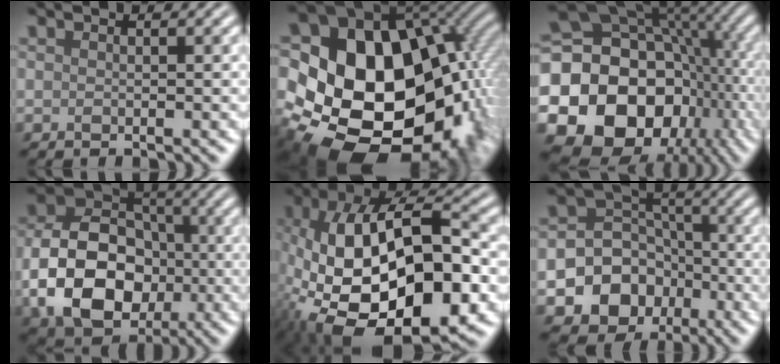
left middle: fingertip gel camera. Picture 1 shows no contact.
{"total": 19.9, "force": [-2.6, 15.0, 12.8], "torque": [-0.214, -0.030, -0.016]}
{"total": 21.7, "force": [-4.9, 17.3, 12.1], "torque": [-0.212, -0.026, -0.089]}
{"total": 11.6, "force": [-2.9, 8.4, 7.5], "torque": [-0.139, -0.008, -0.053]}
{"total": 17.4, "force": [-4.3, 8.9, 14.3], "torque": [-0.252, -0.014, -0.066]}
{"total": 11.8, "force": [-5.1, 10.1, 3.5], "torque": [-0.056, -0.028, -0.102]}